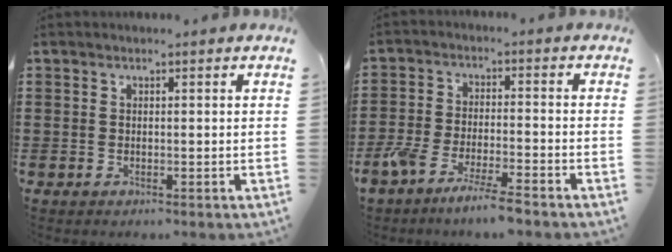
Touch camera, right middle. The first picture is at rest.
{"total": 6.2, "force": [-5.4, 0.1, 2.9], "torque": [-0.067, -0.013, -0.104]}